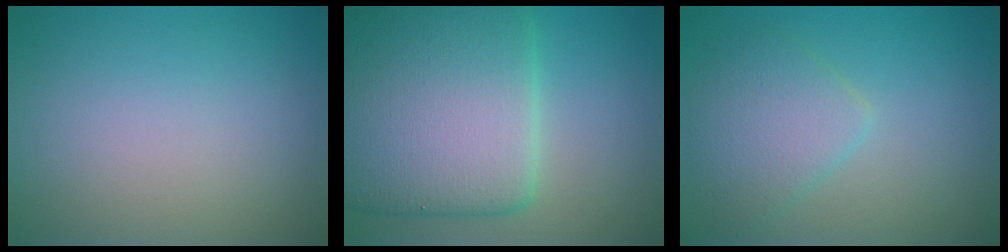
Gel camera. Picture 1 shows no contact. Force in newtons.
{"total": 12.5, "press": 12.5, "slide": 0.2}
{"total": 3.7, "press": 3.7, "slide": 0.0}